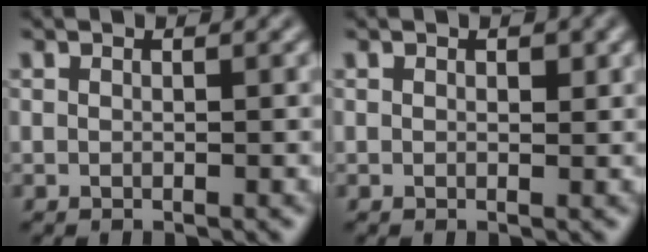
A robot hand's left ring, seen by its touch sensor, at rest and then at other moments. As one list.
[{"total": 0.8, "force": [0.3, 0.4, 0.6], "torque": [-0.005, -0.001, 0.003]}]